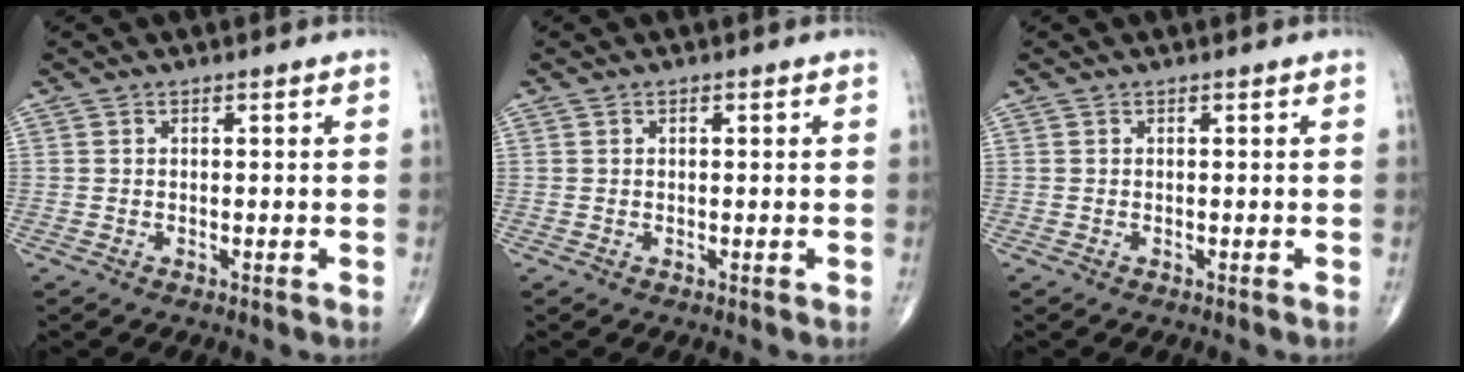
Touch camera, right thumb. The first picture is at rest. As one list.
[{"total": 0.7, "force": [0.3, 0.3, 0.5], "torque": [-0.009, 0.000, 0.004]}, {"total": 0.0}]